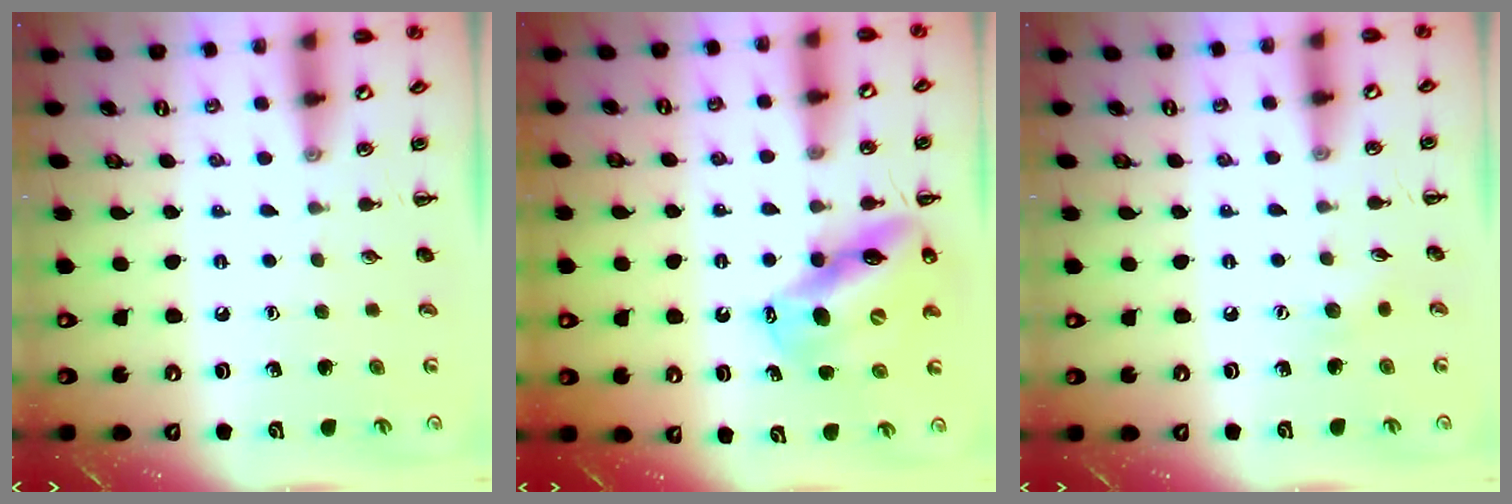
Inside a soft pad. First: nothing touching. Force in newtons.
{"total": 13.7, "press": 13.1, "slide": 4.0}
{"total": 3.9, "press": 3.7, "slide": 1.0}